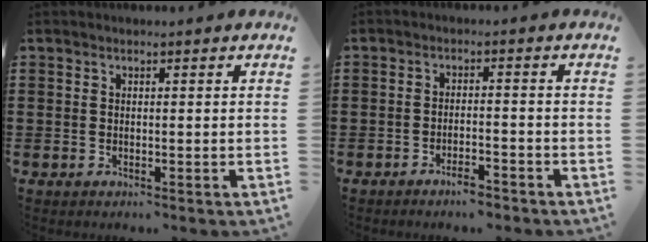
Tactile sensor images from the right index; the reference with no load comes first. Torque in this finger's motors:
{"motor_torque": [0.75, -0.44, 0.24, 0.00]}